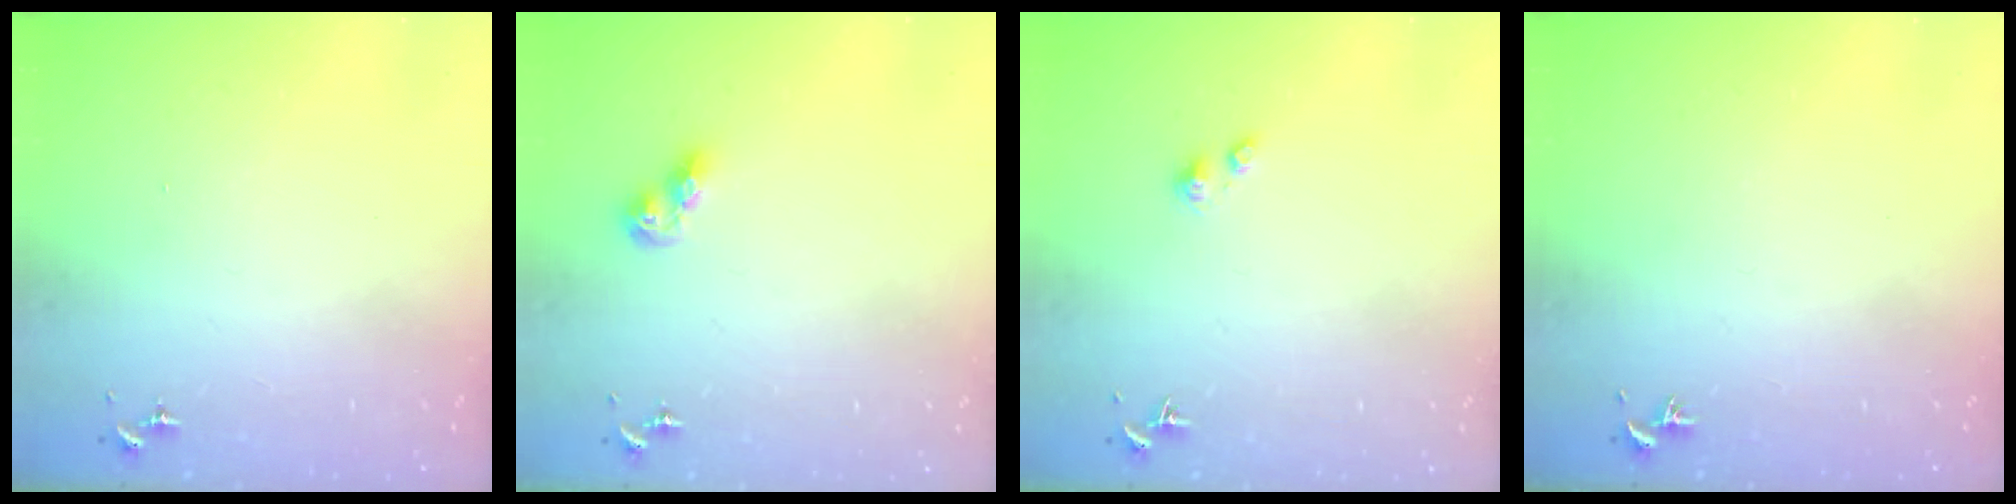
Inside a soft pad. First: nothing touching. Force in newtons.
{"total": 7.9, "press": 7.9, "slide": 0.9}
{"total": 2.2, "press": 2.2, "slide": 0.2}
{"total": 0.0}